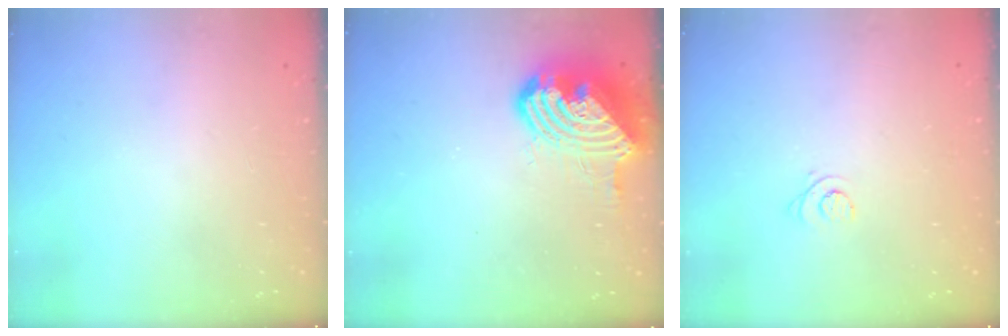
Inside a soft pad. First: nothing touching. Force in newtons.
{"total": 15.2, "press": 15.1, "slide": 1.6}
{"total": 2.9, "press": 2.9, "slide": 0.3}